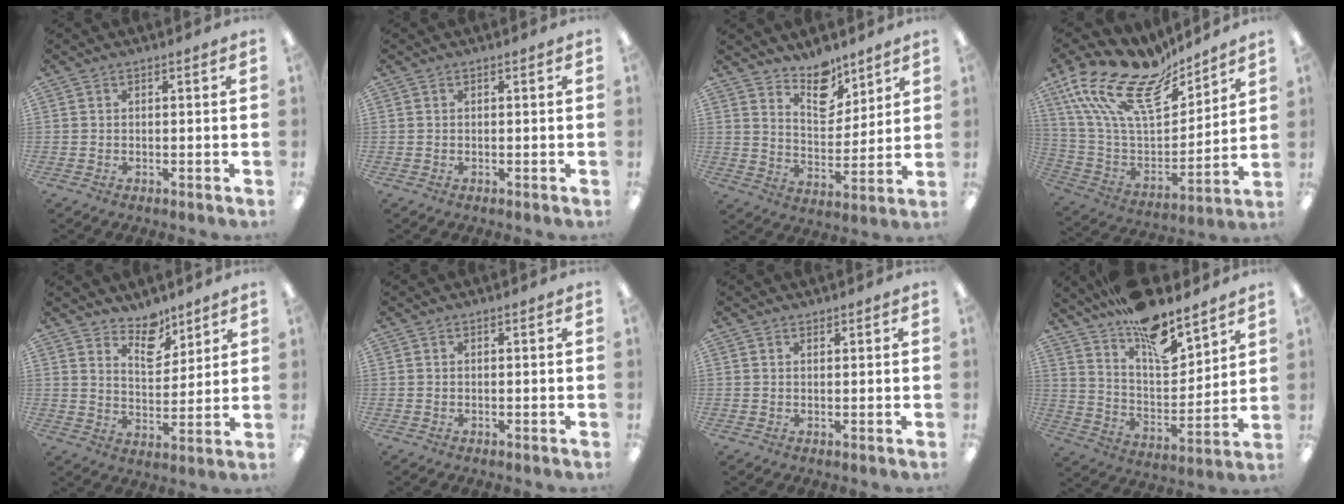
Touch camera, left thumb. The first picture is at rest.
{"total": 0.0}
{"total": 10.8, "force": [9.0, 4.8, 3.6], "torque": [-0.047, -0.067, 0.164]}
{"total": 21.9, "force": [14.6, 10.2, 12.7], "torque": [-0.256, -0.104, 0.256]}
{"total": 8.8, "force": [7.1, 4.3, 2.9], "torque": [-0.033, -0.050, 0.128]}
{"total": 0.0}
{"total": 1.0, "force": [0.9, 0.3, 0.0], "torque": [0.007, -0.005, 0.017]}
{"total": 16.3, "force": [12.4, 6.7, 8.3], "torque": [-0.135, -0.081, 0.217]}